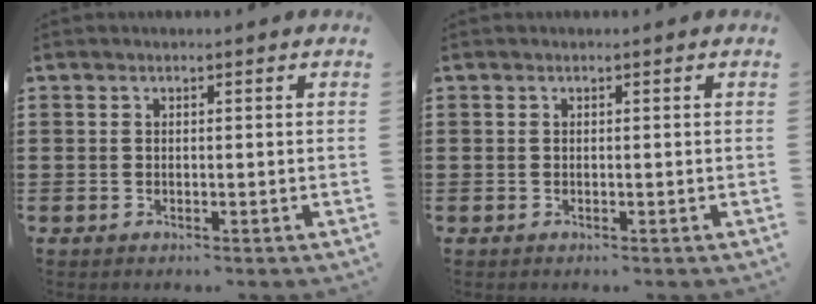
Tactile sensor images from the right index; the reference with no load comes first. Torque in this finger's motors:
{"motor_torque": [-0.66, 1.48, 0.00, 0.00]}